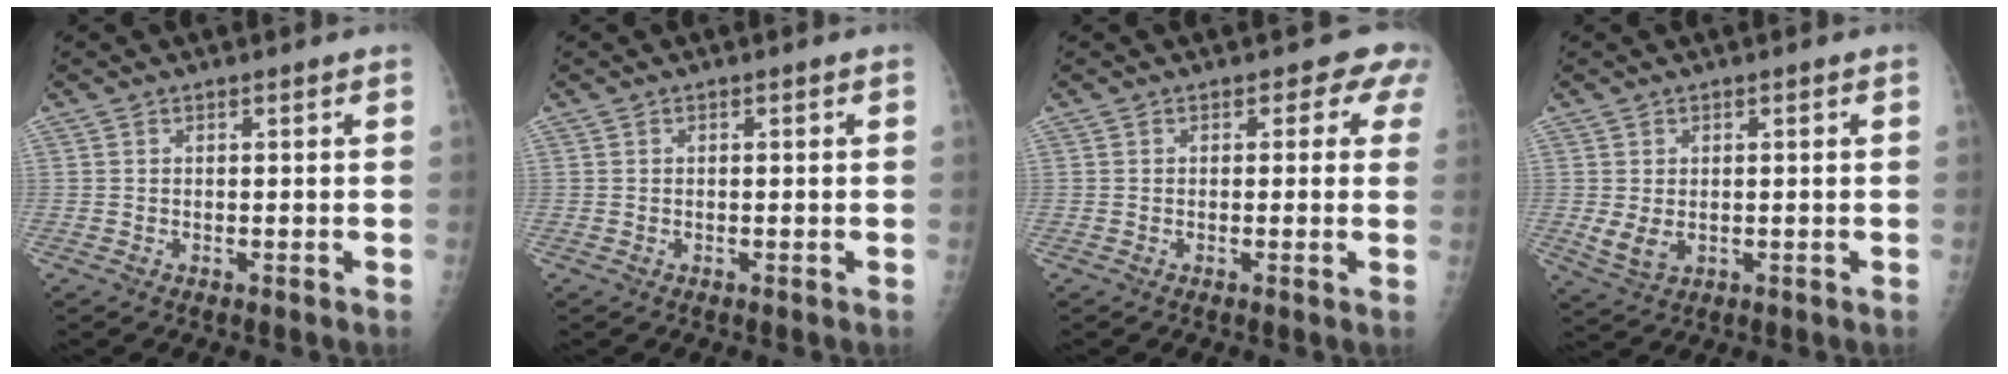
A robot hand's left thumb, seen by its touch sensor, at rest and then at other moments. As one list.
[{"total": 0.0}, {"total": 3.2, "force": [1.7, 2.4, 1.4], "torque": [0.018, -0.004, 0.001]}, {"total": 3.8, "force": [-0.2, 2.5, 3.0], "torque": [-0.063, -0.003, 0.003]}]